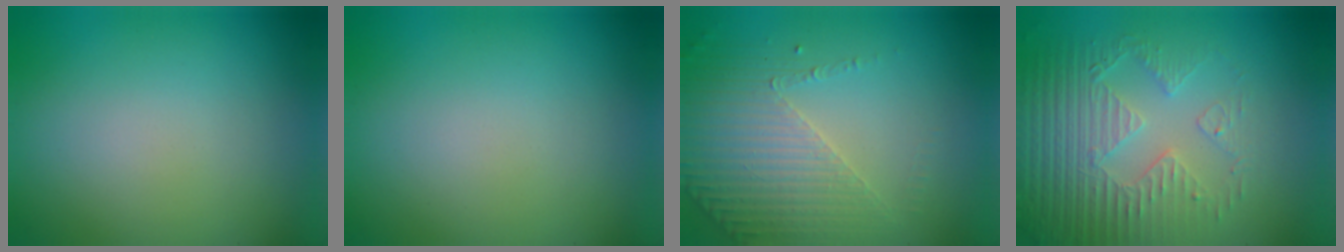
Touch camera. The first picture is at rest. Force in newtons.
{"total": 0.0}
{"total": 4.3, "press": 3.2, "slide": 2.9}
{"total": 4.2, "press": 4.1, "slide": 0.9}